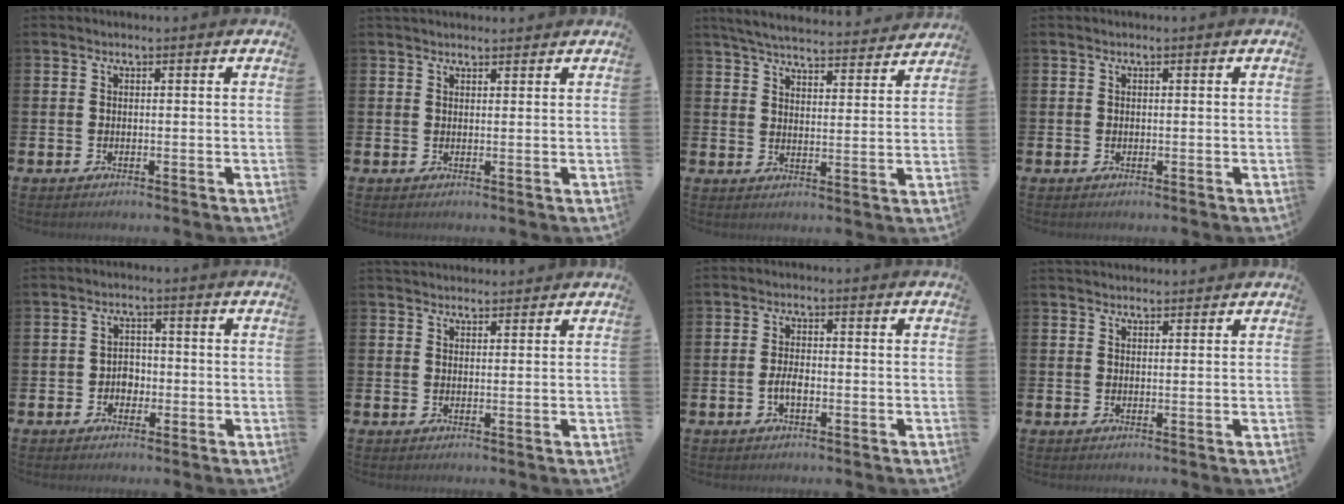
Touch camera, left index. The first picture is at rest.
{"total": 1.4, "force": [1.3, 0.4, 0.2], "torque": [0.005, -0.001, 0.022]}
{"total": 5.8, "force": [5.7, 0.7, 1.1], "torque": [-0.041, -0.040, 0.099]}
{"total": 0.0}
{"total": 2.6, "force": [-0.8, 2.2, 1.1], "torque": [-0.010, 0.001, -0.023]}
{"total": 2.3, "force": [2.2, 0.6, 0.0], "torque": [0.005, -0.010, 0.039]}
{"total": 2.5, "force": [-0.6, 1.2, 2.1], "torque": [-0.026, -0.003, -0.015]}
{"total": 1.6, "force": [1.6, 0.4, 0.1], "torque": [0.006, -0.005, 0.027]}